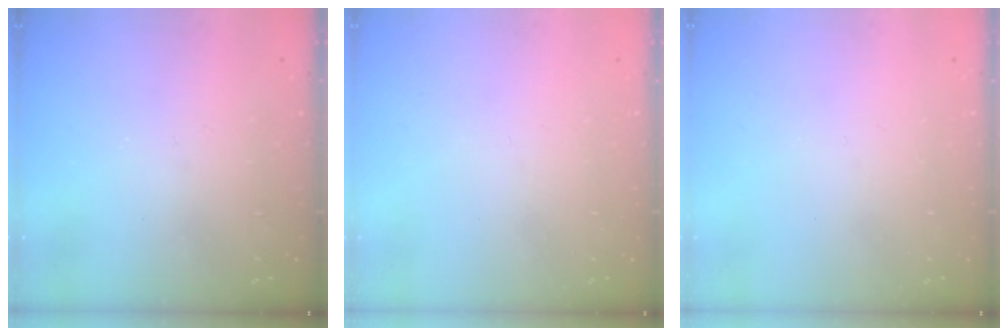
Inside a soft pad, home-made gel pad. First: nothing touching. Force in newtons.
{"total": 0.0}
{"total": 0.0}